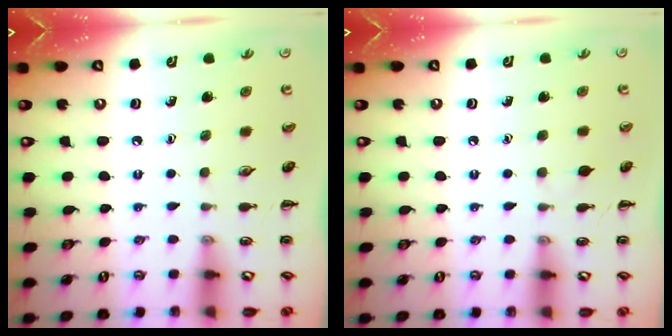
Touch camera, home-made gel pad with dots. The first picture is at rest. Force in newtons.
{"total": 3.3, "press": 3.1, "slide": 1.1}